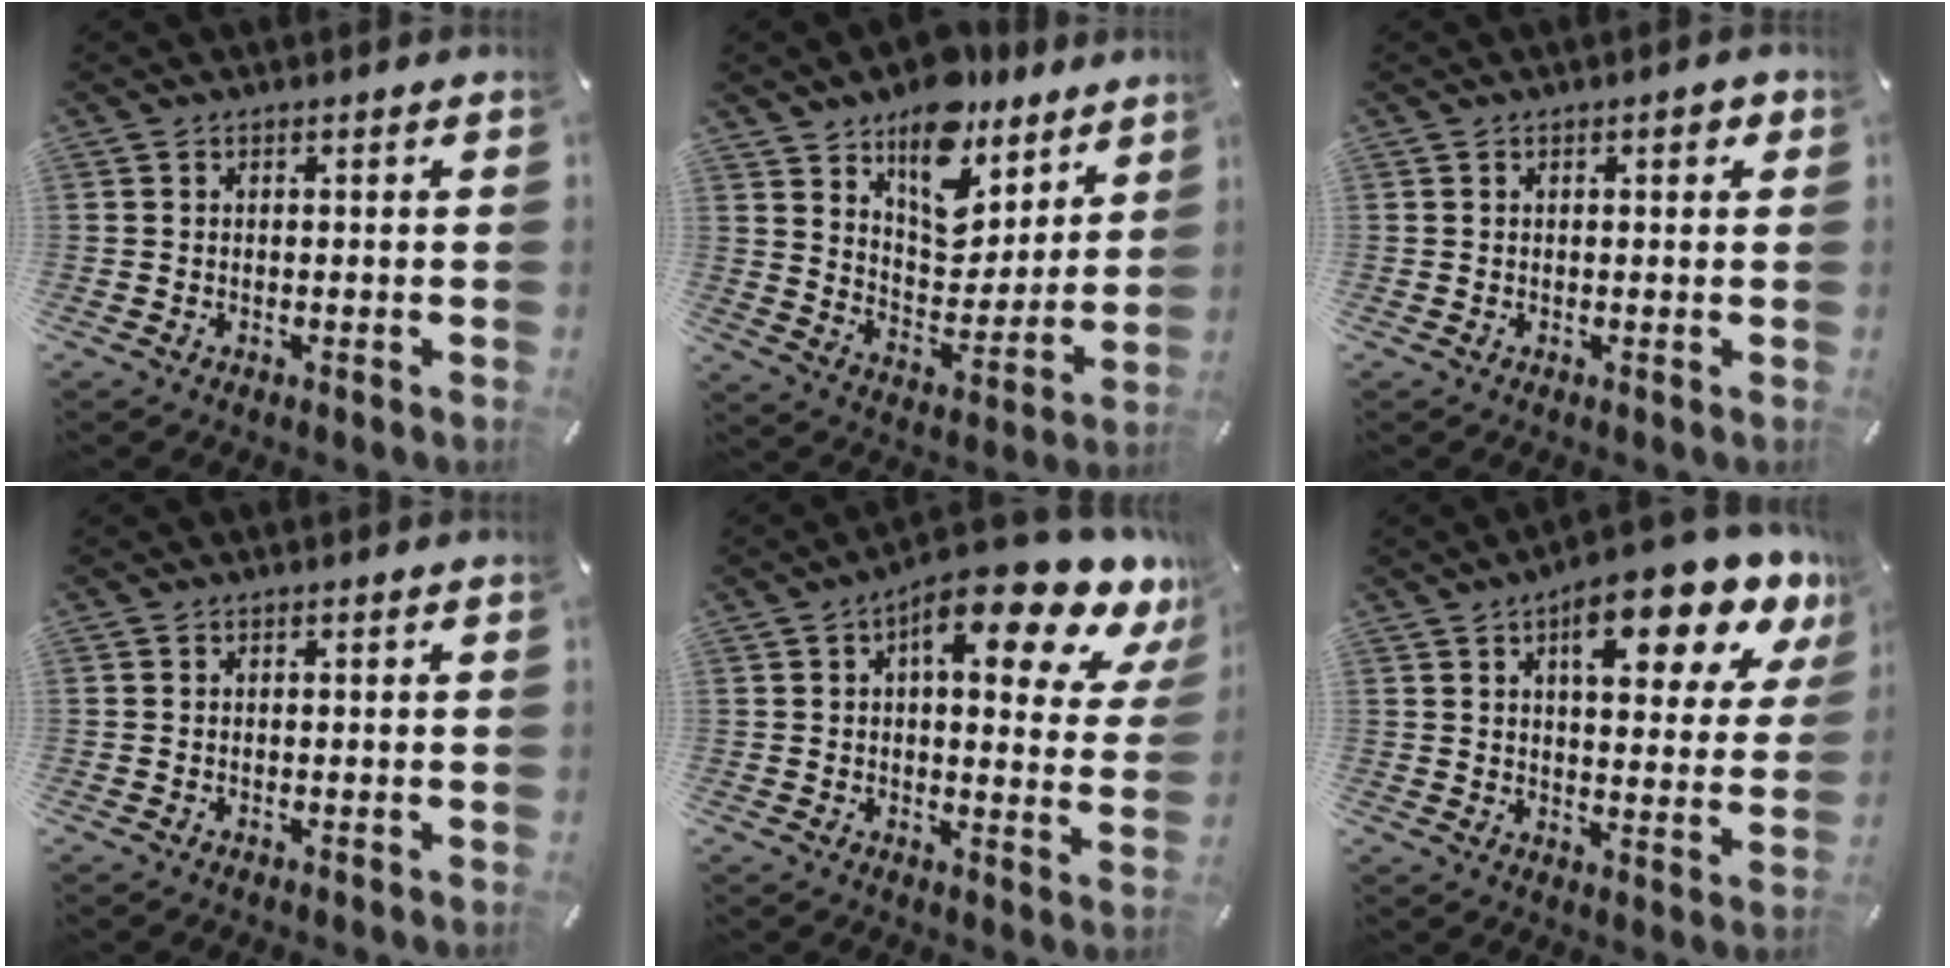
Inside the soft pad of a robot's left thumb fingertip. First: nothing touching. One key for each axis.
{"total": 14.9, "fx": 11.1, "fy": 8.4, "fz": 5.4, "tx": -0.078, "ty": -0.098, "tz": 0.198}
{"total": 1.6, "fx": 0.6, "fy": 0.7, "fz": 1.2, "tx": -0.009, "ty": 0.000, "tz": 0.005}
{"total": 0.0}
{"total": 16.8, "fx": 10.0, "fy": 5.7, "fz": 12.3, "tx": -0.169, "ty": -0.065, "tz": 0.156}
{"total": 15.8, "fx": 9.8, "fy": 5.9, "fz": 11.0, "tx": -0.146, "ty": -0.055, "tz": 0.156}